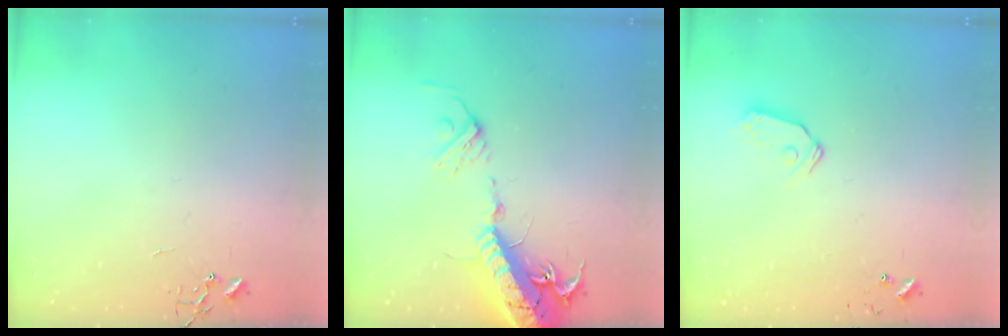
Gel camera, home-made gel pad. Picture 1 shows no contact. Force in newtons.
{"total": 20.6, "press": 20.2, "slide": 4.3}
{"total": 7.2, "press": 7.2, "slide": 0.3}